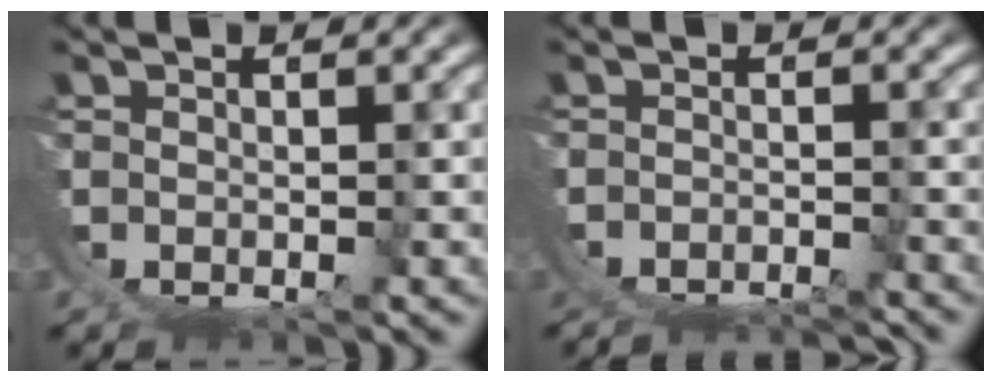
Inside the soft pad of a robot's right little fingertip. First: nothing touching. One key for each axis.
{"total": 6.4, "fx": -5.5, "fy": 2.5, "fz": 2.1, "tx": -0.041, "ty": -0.025, "tz": -0.076}